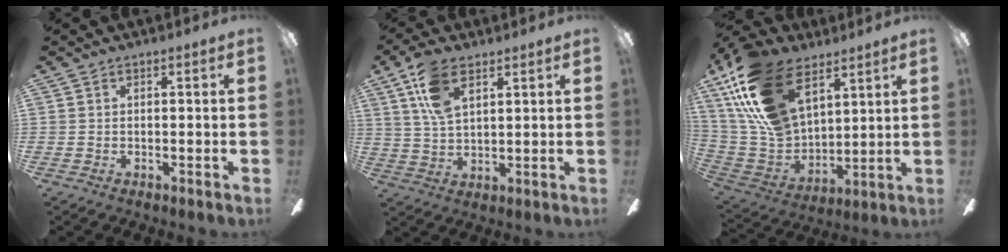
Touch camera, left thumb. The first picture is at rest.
{"total": 11.0, "force": [5.7, 5.5, 7.7], "torque": [-0.156, 0.000, 0.106]}
{"total": 24.6, "force": [13.5, 13.8, 15.3], "torque": [-0.341, -0.056, 0.243]}